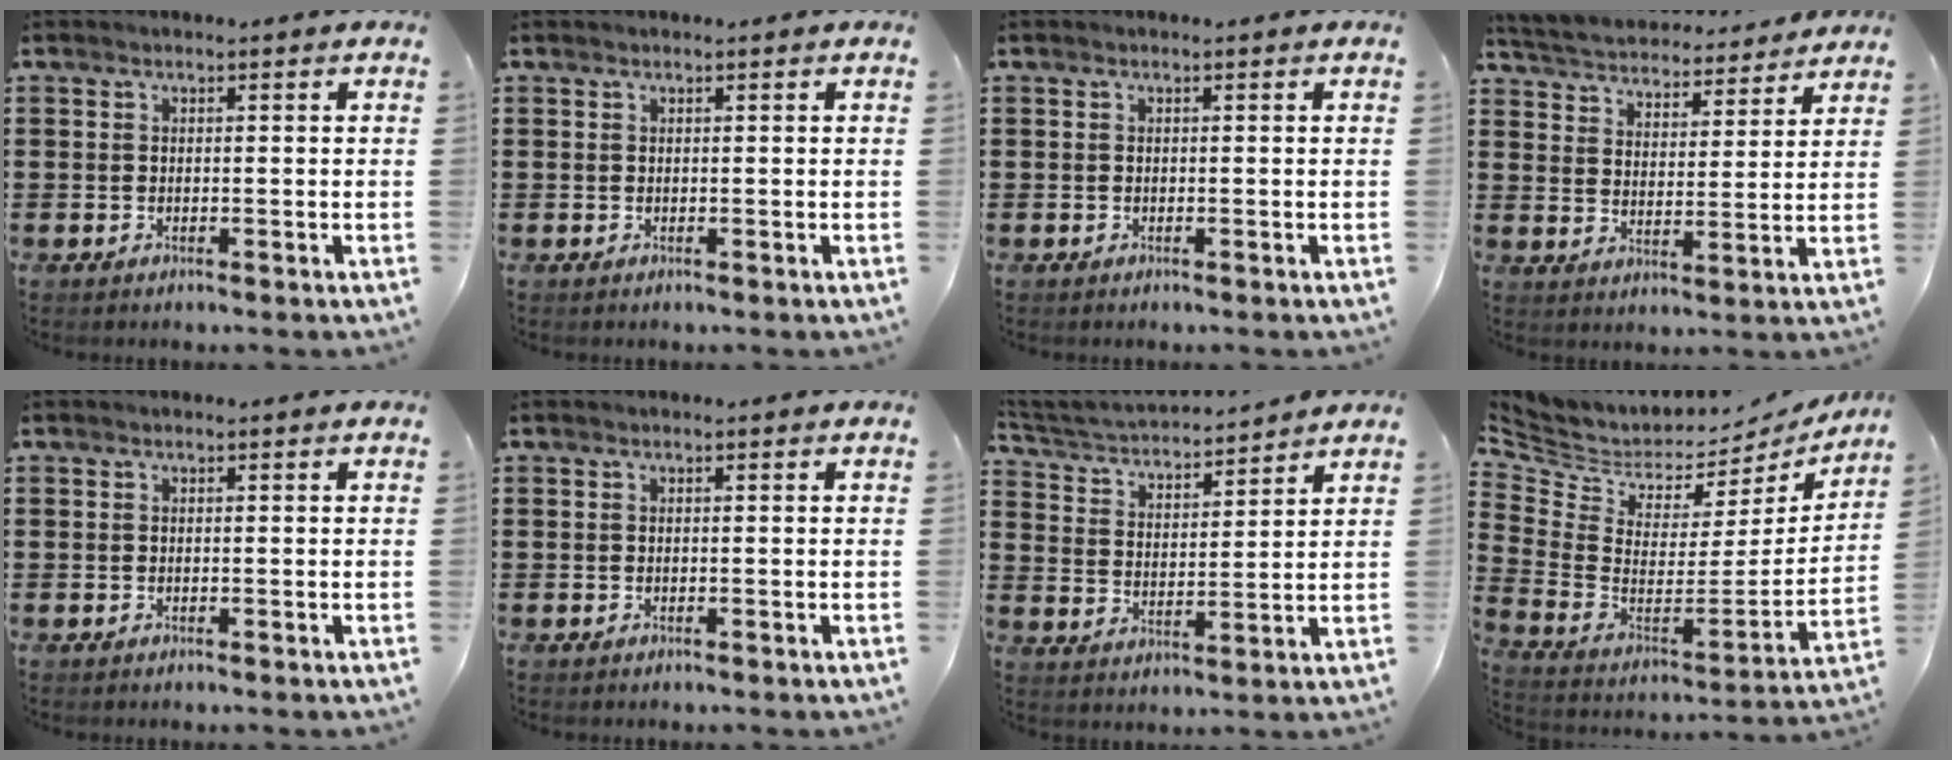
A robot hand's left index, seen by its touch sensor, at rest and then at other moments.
{"total": 0.0}
{"total": 0.0}
{"total": 4.3, "force": [4.3, 0.1, -0.1], "torque": [-0.023, -0.033, 0.071]}
{"total": 0.0}
{"total": 0.0}
{"total": 3.7, "force": [3.7, 0.3, 0.3], "torque": [-0.028, -0.026, 0.059]}
{"total": 4.1, "force": [3.2, 2.3, 1.0], "torque": [-0.048, -0.045, 0.053]}